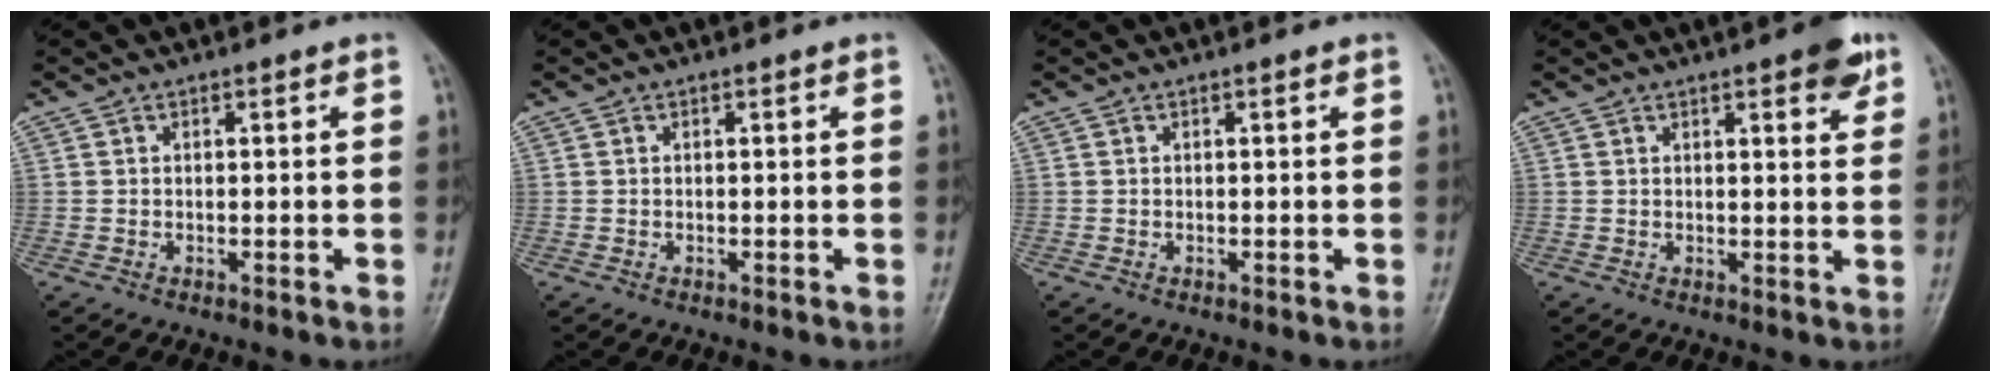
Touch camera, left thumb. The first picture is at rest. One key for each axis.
{"total": 0.0}
{"total": 0.0}
{"total": 5.1, "fx": 3.0, "fy": 1.4, "fz": 3.8, "tx": -0.039, "ty": -0.011, "tz": 0.032}